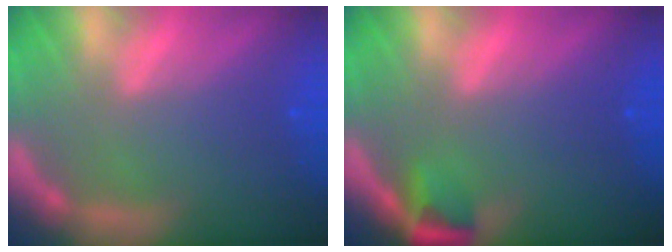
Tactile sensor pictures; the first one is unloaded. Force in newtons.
{"total": 2.4}